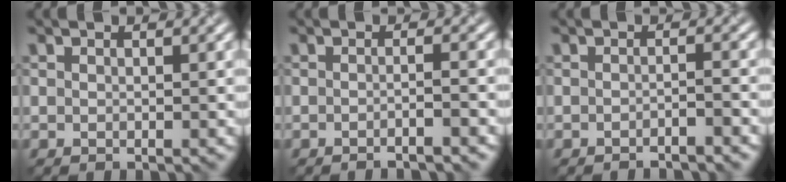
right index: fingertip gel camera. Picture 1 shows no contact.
{"total": 2.1, "force": [-1.1, 0.4, 1.8], "torque": [-0.013, -0.001, -0.028]}
{"total": 1.8, "force": [-1.3, 0.3, 1.2], "torque": [-0.005, 0.001, -0.028]}